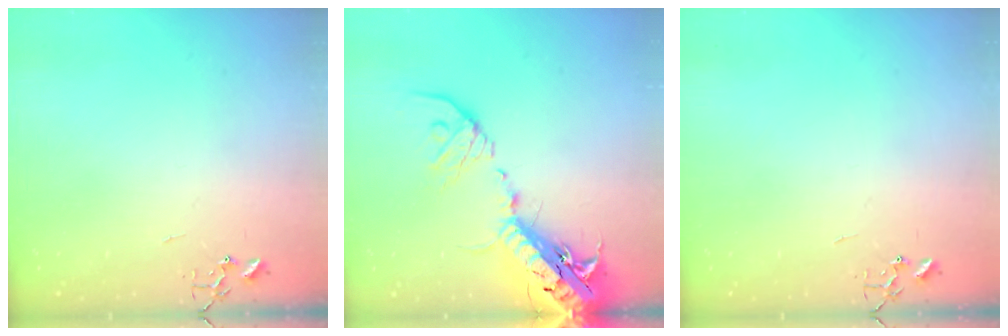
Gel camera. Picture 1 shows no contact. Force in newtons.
{"total": 23.9, "press": 23.3, "slide": 5.5}
{"total": 0.0}